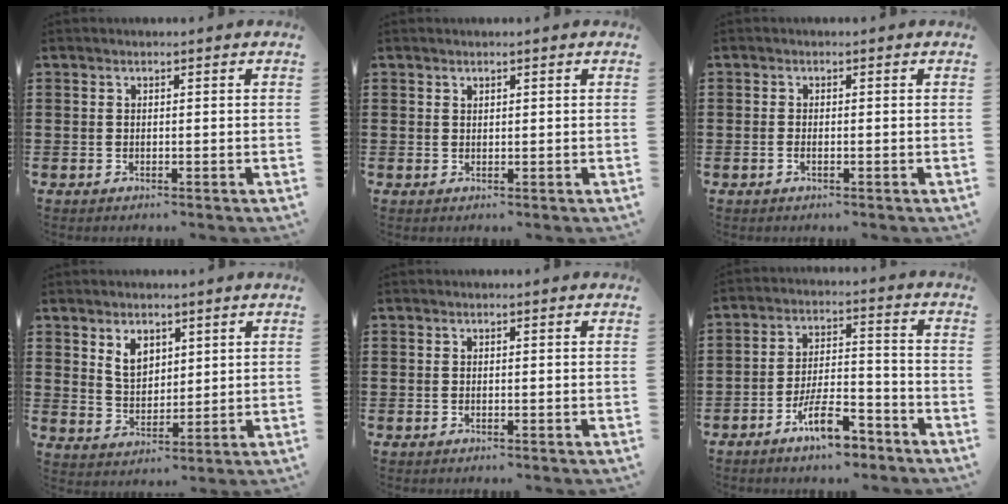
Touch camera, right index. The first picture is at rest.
{"total": 0.7, "force": [0.6, 0.4, 0.0], "torque": [-0.002, 0.001, 0.013]}
{"total": 0.8, "force": [-0.3, 0.2, 0.7], "torque": [-0.015, -0.006, -0.004]}
{"total": 4.6, "force": [2.4, 3.1, 2.5], "torque": [-0.054, 0.009, 0.042]}
{"total": 0.0}
{"total": 8.7, "force": [-5.6, 2.8, 6.1], "torque": [-0.115, 0.014, -0.100]}